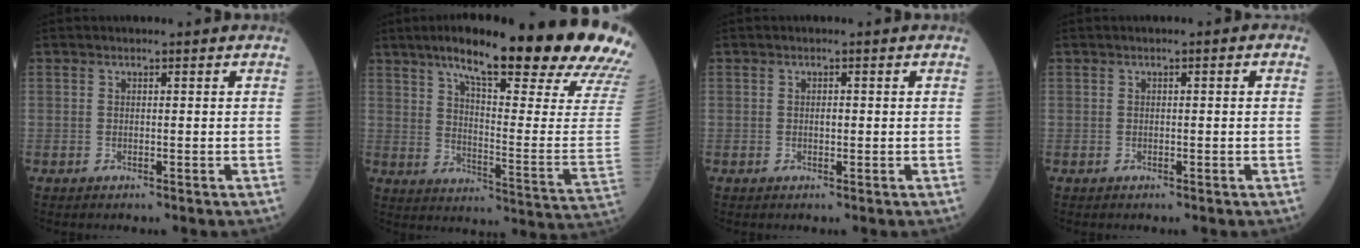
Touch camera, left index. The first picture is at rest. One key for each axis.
{"total": 27.4, "fx": 21.5, "fy": 2.5, "fz": 16.8, "tx": -0.225, "ty": -0.045, "tz": 0.272}
{"total": 0.9, "fx": 0.0, "fy": 0.4, "fz": 0.8, "tx": -0.015, "ty": 0.001, "tz": 0.001}
{"total": 0.9, "fx": 0.1, "fy": 0.2, "fz": 0.8, "tx": -0.009, "ty": 0.004, "tz": -0.001}